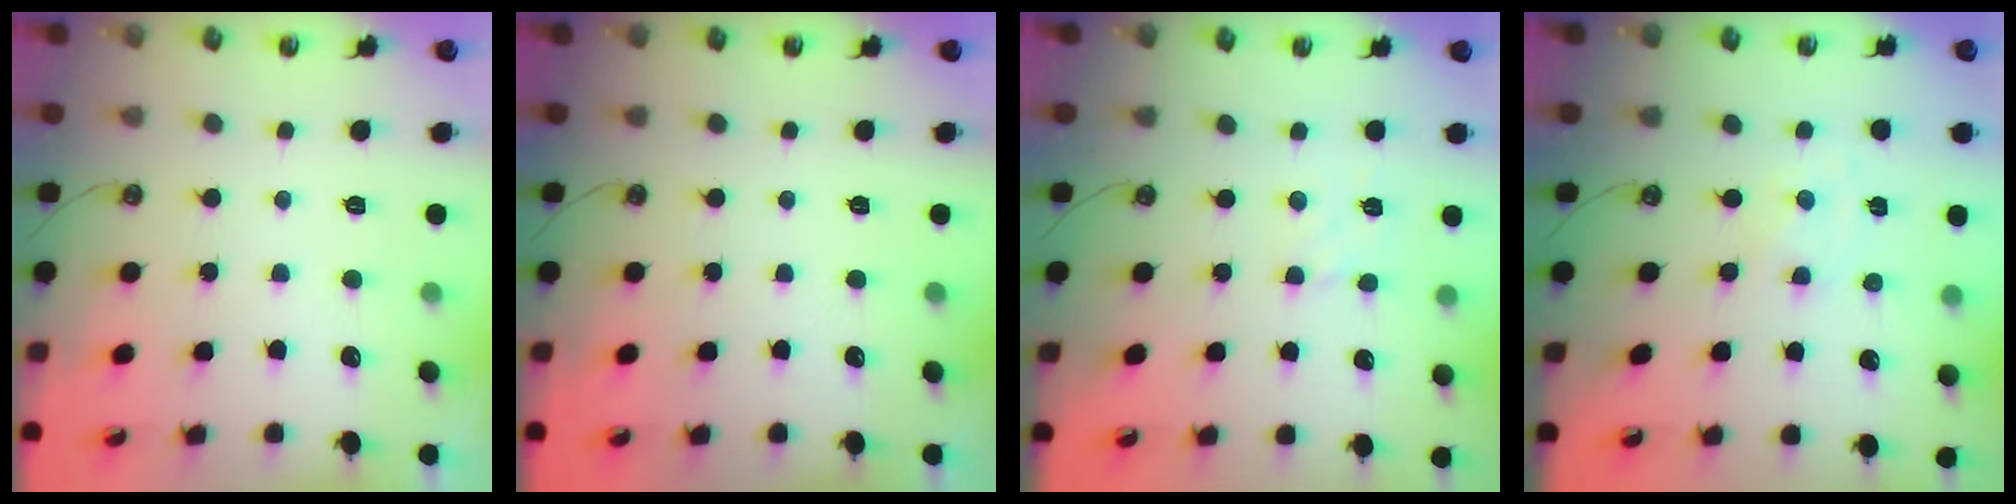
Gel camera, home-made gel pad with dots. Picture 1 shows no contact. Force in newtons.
{"total": 0.0}
{"total": 2.9, "press": 2.8, "slide": 0.5}
{"total": 0.0}